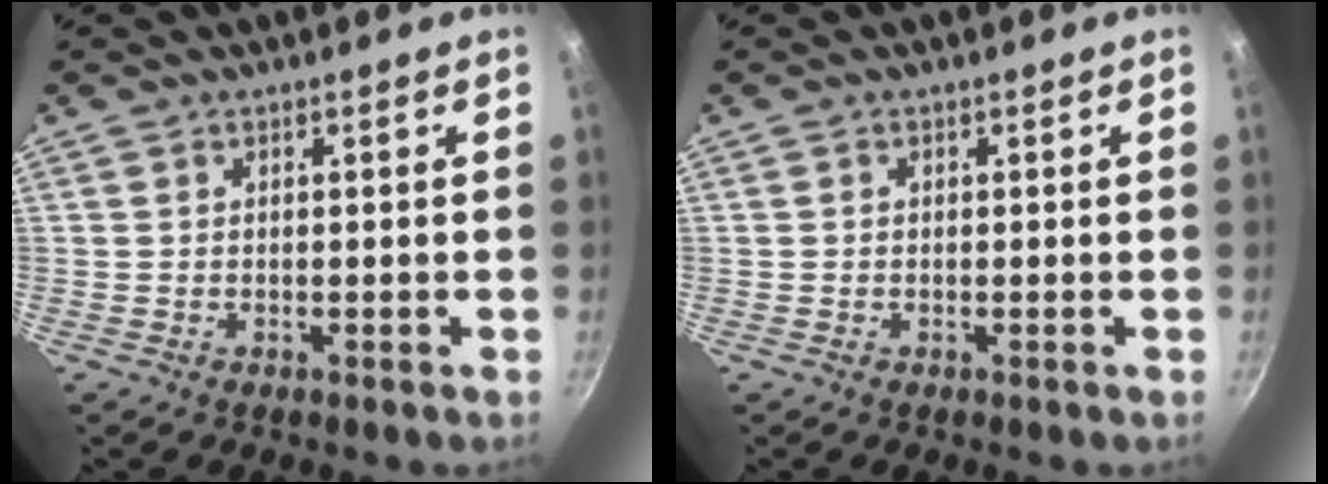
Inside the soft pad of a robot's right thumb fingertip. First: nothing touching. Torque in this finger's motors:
{"motor_torque": [0.01, -0.77, -0.21, 0.22, 0.01]}